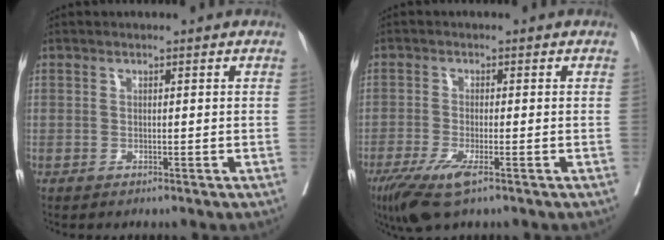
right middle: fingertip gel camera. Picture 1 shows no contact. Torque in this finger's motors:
{"motor_torque": [0.77, -0.55, 0.19, 0.04]}